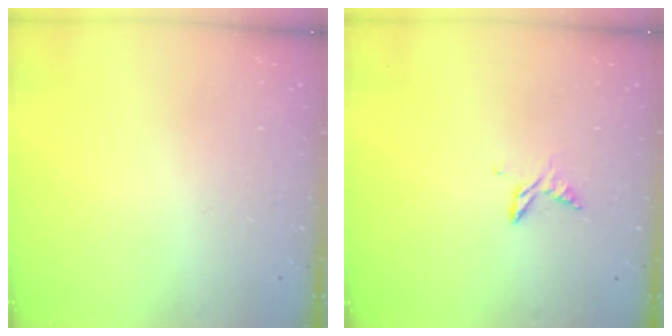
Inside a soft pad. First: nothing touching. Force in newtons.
{"total": 6.9, "press": 6.8, "slide": 0.6}